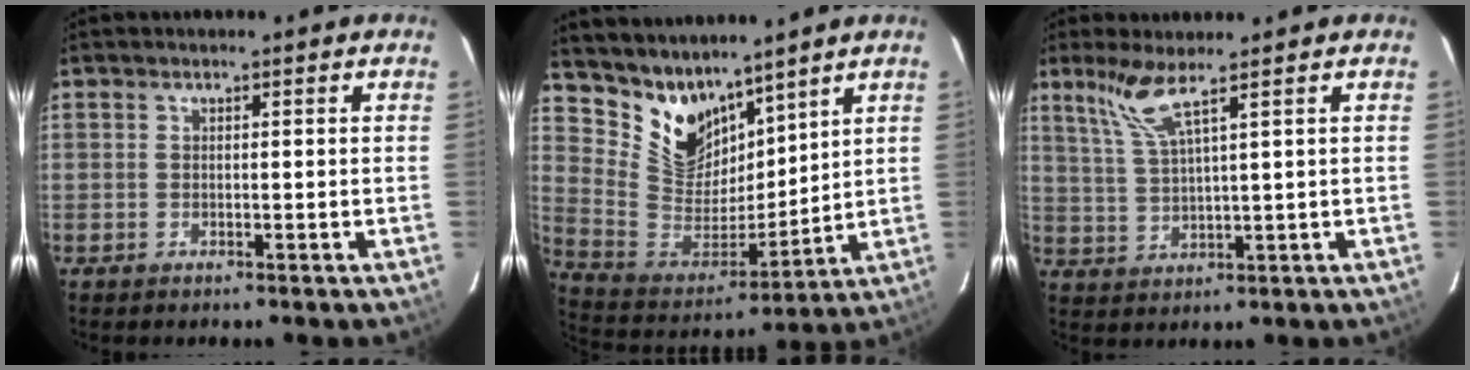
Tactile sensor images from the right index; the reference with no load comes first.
{"total": 13.6, "force": [10.8, 7.2, 4.0], "torque": [-0.094, -0.004, 0.222]}
{"total": 6.5, "force": [4.7, 1.2, 4.3], "torque": [-0.092, 0.002, 0.103]}